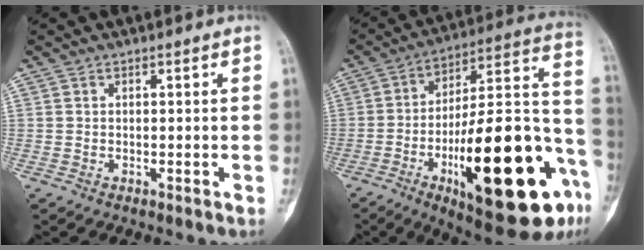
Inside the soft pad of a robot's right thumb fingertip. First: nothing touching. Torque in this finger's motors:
{"motor_torque": [2.99, 2.02, 2.42, -0.35, 0.67]}